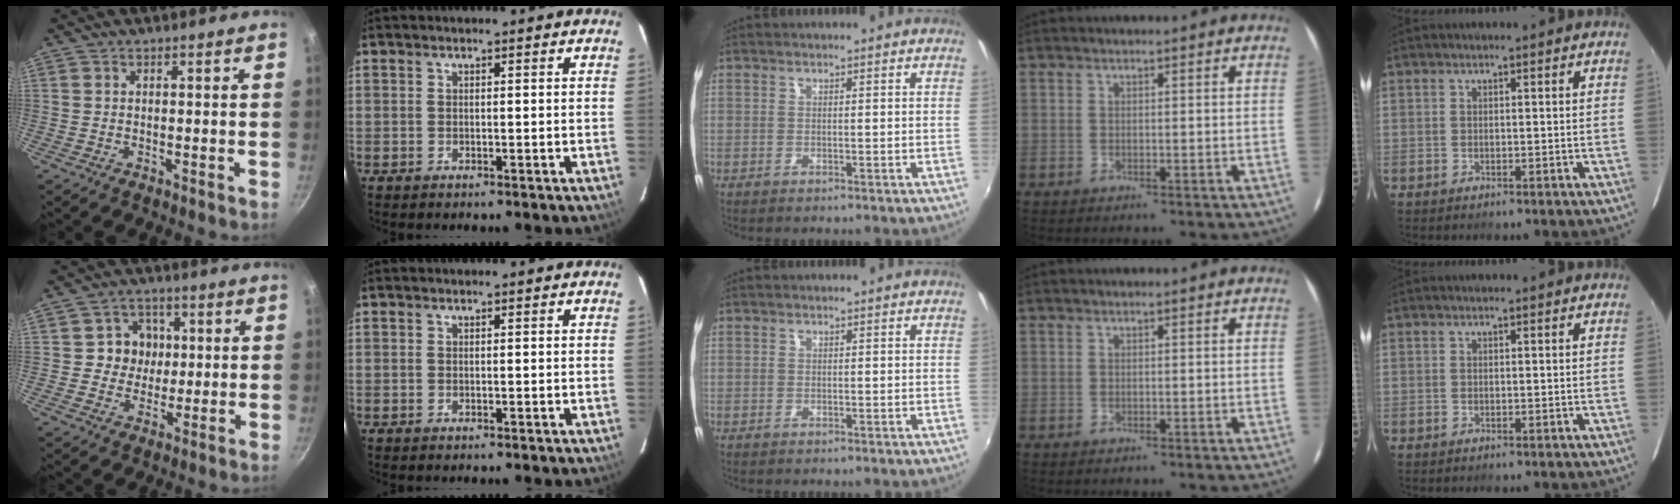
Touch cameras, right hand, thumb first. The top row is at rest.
{"thumb": {"total": 6.7, "force": [0.7, 6.4, 1.9], "torque": [0.013, 0.004, 0.002]}}